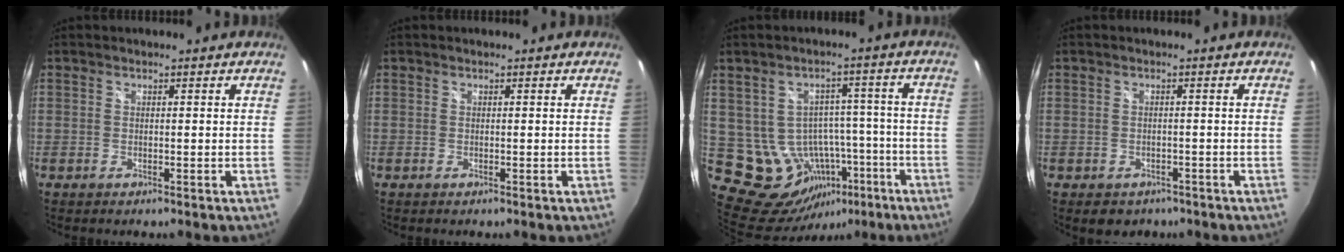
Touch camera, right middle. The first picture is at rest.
{"total": 0.0}
{"total": 12.5, "force": [-4.9, 10.5, 4.6], "torque": [-0.089, 0.032, -0.030]}
{"total": 4.0, "force": [-2.4, 2.8, 1.4], "torque": [-0.031, -0.008, -0.028]}